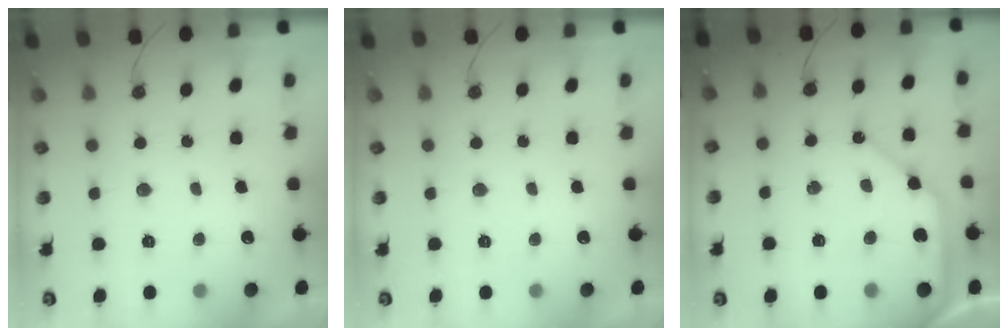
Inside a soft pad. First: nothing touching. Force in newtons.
{"total": 0.0}
{"total": 11.8, "press": 11.7, "slide": 1.4}